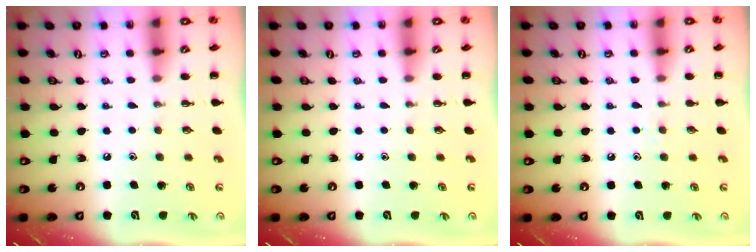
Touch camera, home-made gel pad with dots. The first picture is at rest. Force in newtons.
{"total": 0.0}
{"total": 4.6, "press": 4.4, "slide": 1.2}